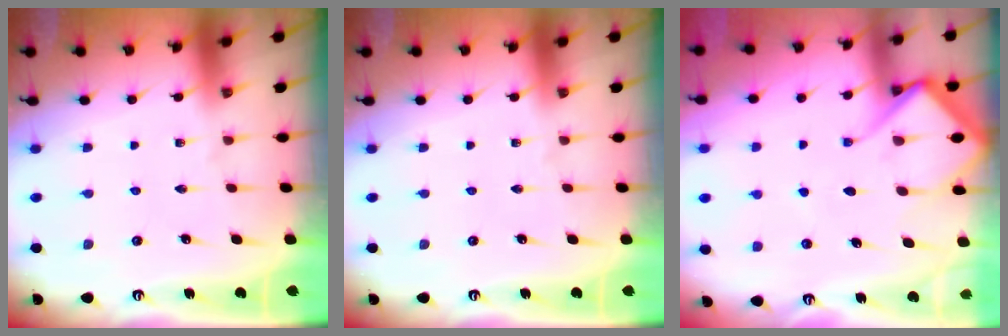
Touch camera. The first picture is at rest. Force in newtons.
{"total": 0.0}
{"total": 11.3, "press": 11.2, "slide": 1.2}